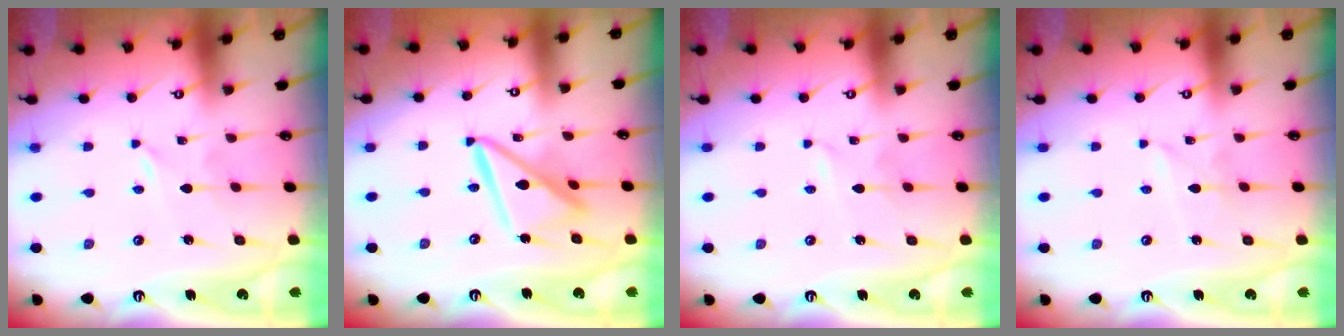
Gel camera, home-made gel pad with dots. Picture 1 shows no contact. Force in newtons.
{"total": 13.5, "press": 13.4, "slide": 1.4}
{"total": 1.7, "press": 1.7, "slide": 0.1}
{"total": 3.4, "press": 3.4, "slide": 0.2}